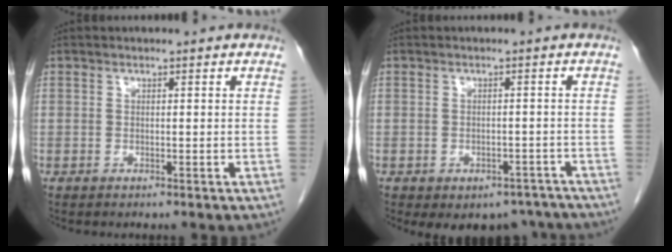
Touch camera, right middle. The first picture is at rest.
{"total": 8.2, "force": [-6.4, 4.7, 1.9], "torque": [-0.007, 0.013, -0.073]}